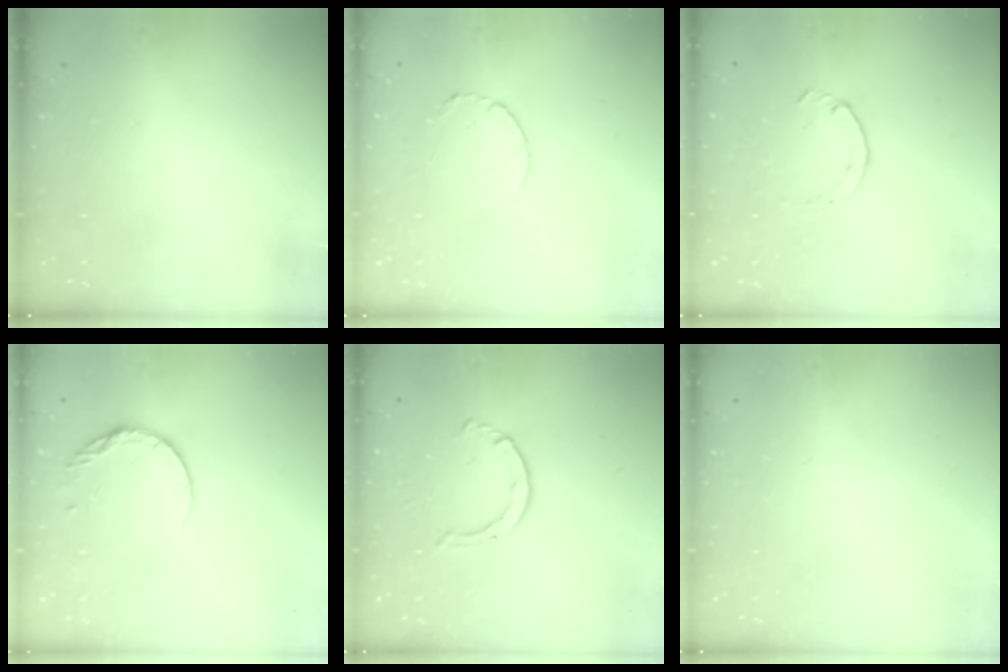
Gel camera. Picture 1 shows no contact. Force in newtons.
{"total": 3.9, "press": 3.9, "slide": 0.3}
{"total": 2.2, "press": 2.1, "slide": 0.4}
{"total": 7.9, "press": 7.8, "slide": 0.9}
{"total": 2.6, "press": 2.6, "slide": 0.3}
{"total": 0.0}